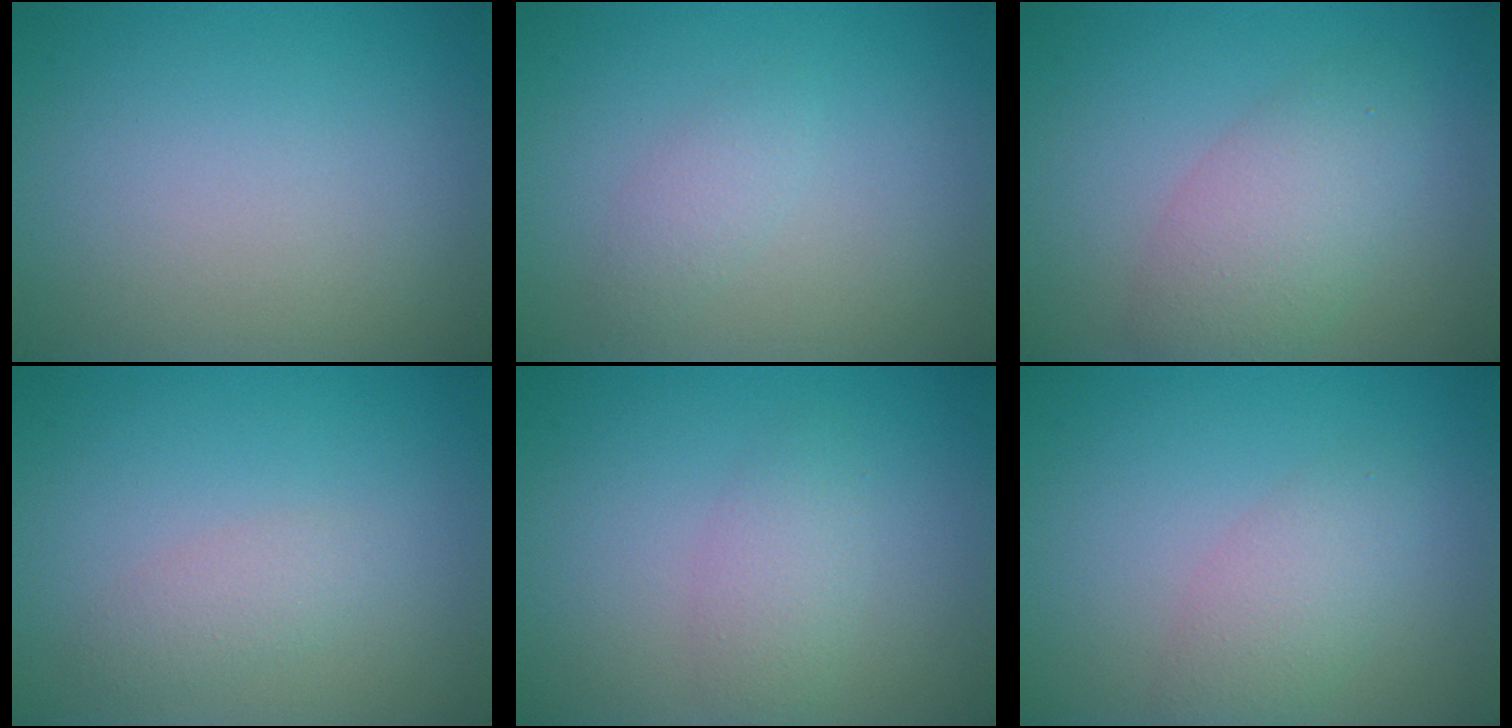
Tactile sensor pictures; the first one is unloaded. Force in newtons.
{"total": 1.3, "press": 1.3, "slide": 0.0}
{"total": 4.4, "press": 4.4, "slide": 0.2}
{"total": 1.6, "press": 1.6, "slide": 0.1}
{"total": 2.2, "press": 2.2, "slide": 0.1}
{"total": 2.8, "press": 2.8, "slide": 0.0}